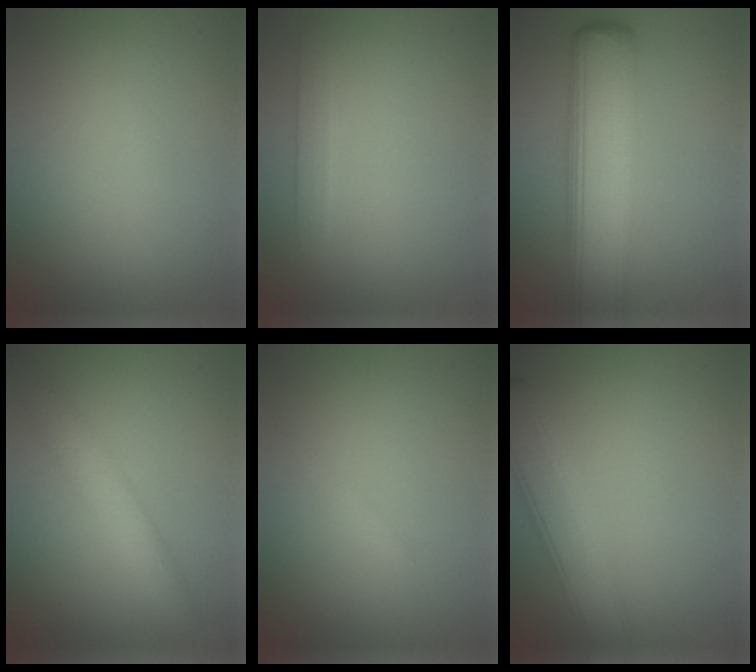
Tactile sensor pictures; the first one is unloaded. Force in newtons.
{"total": 1.5, "press": 1.5, "slide": 0.1}
{"total": 8.8, "press": 8.8, "slide": 0.4}
{"total": 3.3, "press": 3.3, "slide": 0.0}
{"total": 0.6, "press": 0.6, "slide": 0.1}
{"total": 5.2, "press": 5.2, "slide": 0.4}